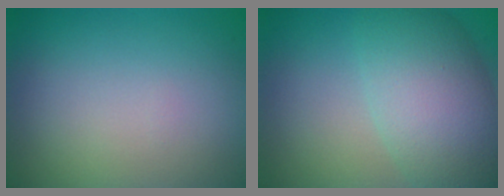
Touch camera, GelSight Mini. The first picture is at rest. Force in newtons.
{"total": 8.2, "press": 8.2, "slide": 0.3}